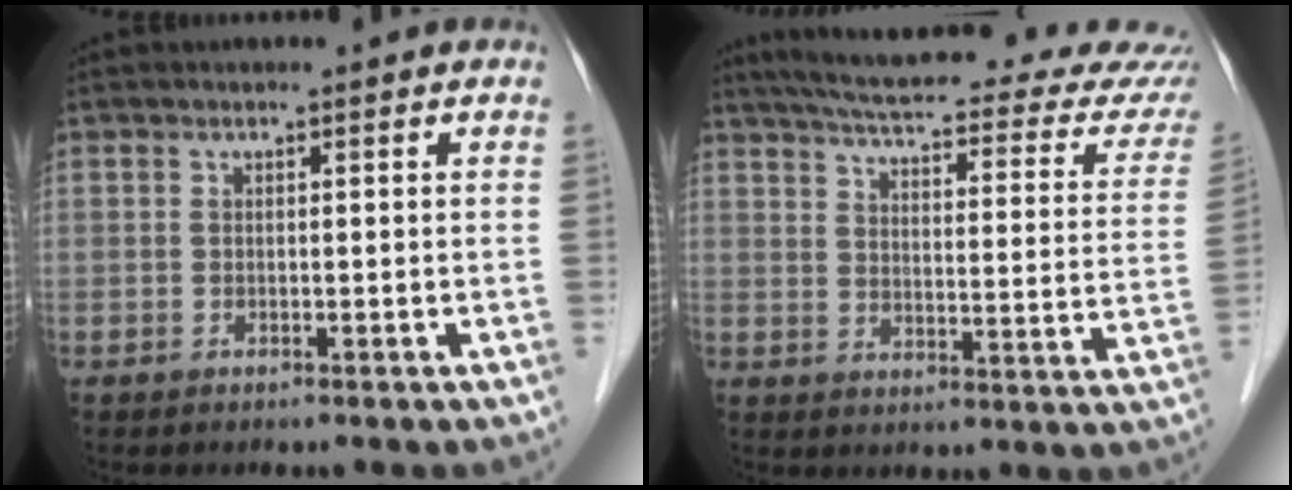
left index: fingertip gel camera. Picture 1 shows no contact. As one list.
[{"total": 25.1, "force": [22.4, 2.7, 11.0], "torque": [-0.150, -0.045, 0.266]}]